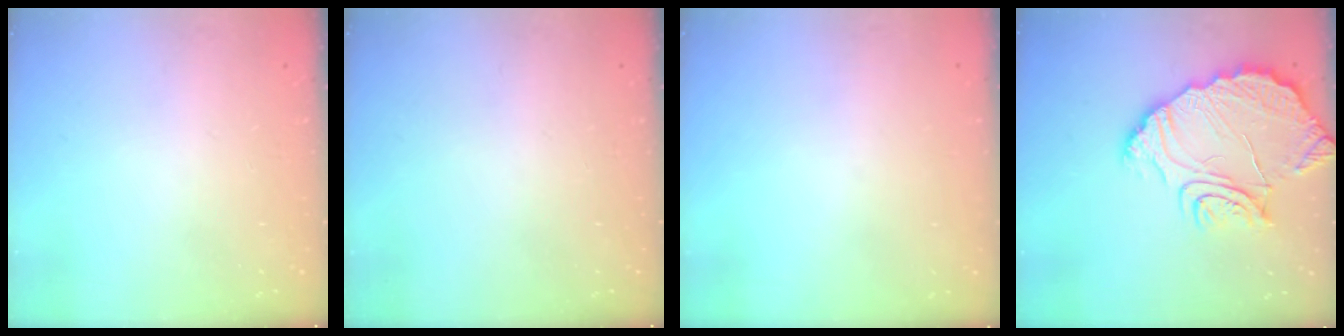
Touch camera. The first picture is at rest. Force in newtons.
{"total": 0.0}
{"total": 3.0, "press": 3.0, "slide": 0.1}
{"total": 16.6, "press": 16.5, "slide": 1.4}